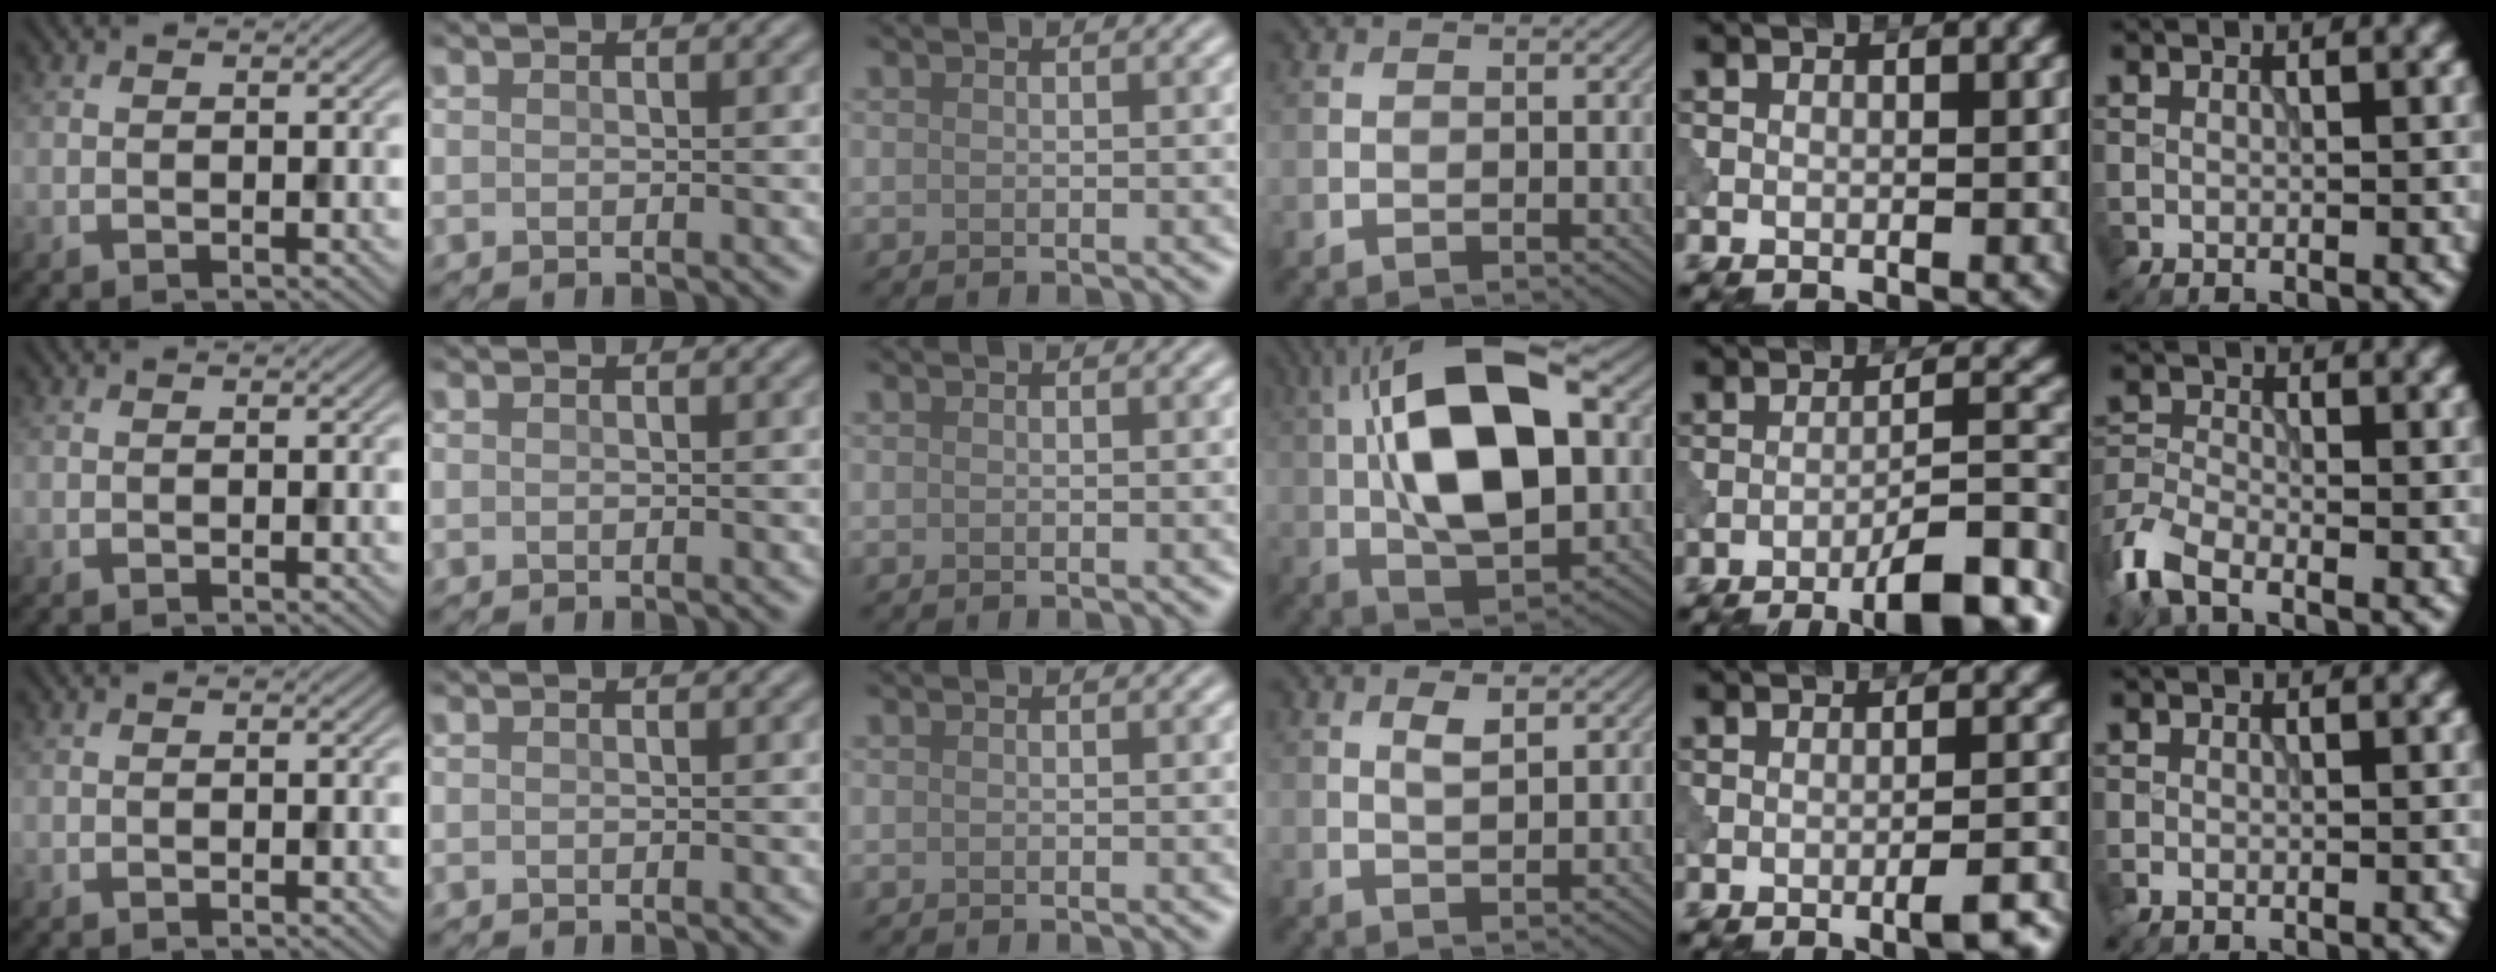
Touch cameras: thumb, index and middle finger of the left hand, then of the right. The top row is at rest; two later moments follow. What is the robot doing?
{"motion": "shake", "object": "bell"}